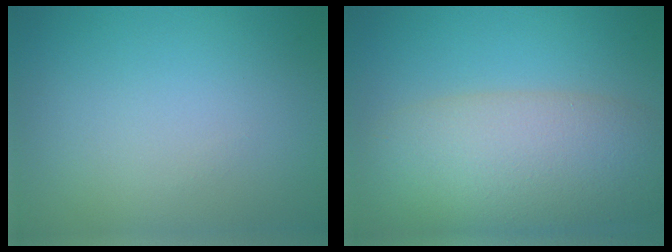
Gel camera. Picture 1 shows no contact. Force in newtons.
{"total": 9.6, "press": 9.6, "slide": 0.7}